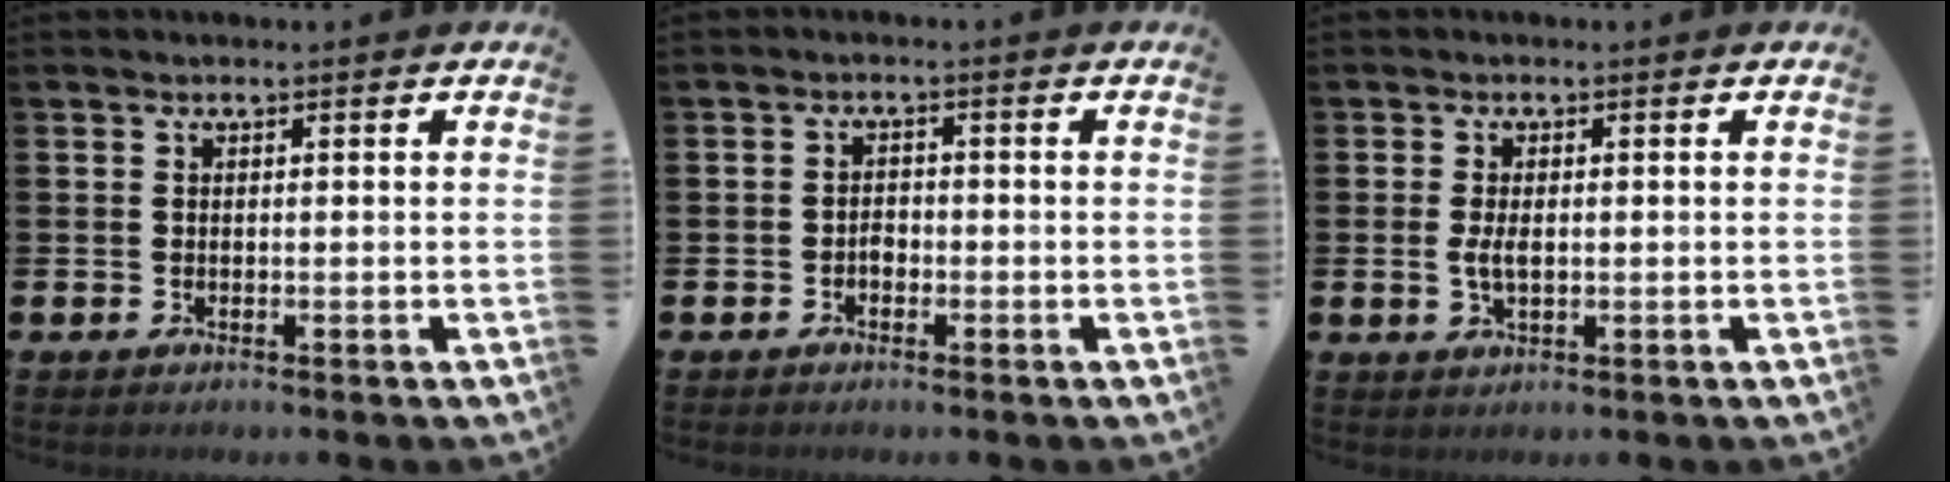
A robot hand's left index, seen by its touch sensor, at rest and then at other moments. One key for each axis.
{"total": 1.4, "fx": -0.7, "fy": 1.0, "fz": 0.7, "tx": -0.007, "ty": 0.001, "tz": -0.018}
{"total": 2.5, "fx": 0.0, "fy": 1.2, "fz": 2.2, "tx": -0.036, "ty": 0.001, "tz": -0.003}